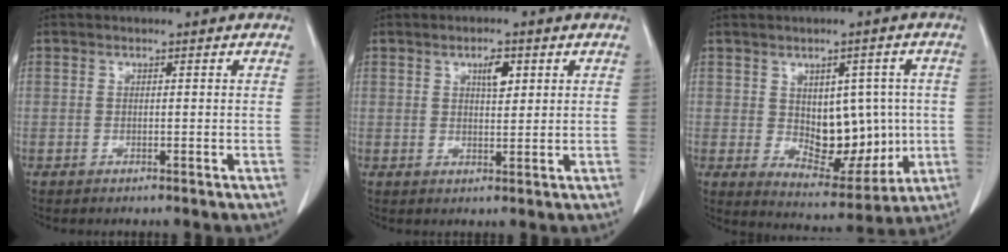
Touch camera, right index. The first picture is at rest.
{"total": 3.2, "force": [1.4, 1.2, 2.6], "torque": [-0.043, -0.001, 0.025]}
{"total": 10.8, "force": [0.1, 6.3, 8.8], "torque": [-0.114, 0.004, 0.024]}